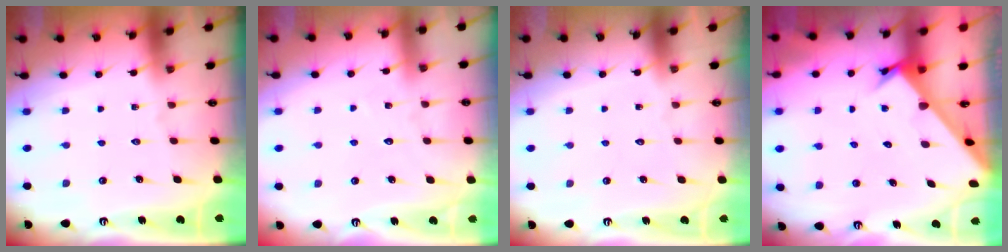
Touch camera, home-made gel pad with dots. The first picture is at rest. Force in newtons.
{"total": 3.5, "press": 3.5, "slide": 0.3}
{"total": 1.6, "press": 1.6, "slide": 0.1}
{"total": 2.1, "press": 2.1, "slide": 0.2}